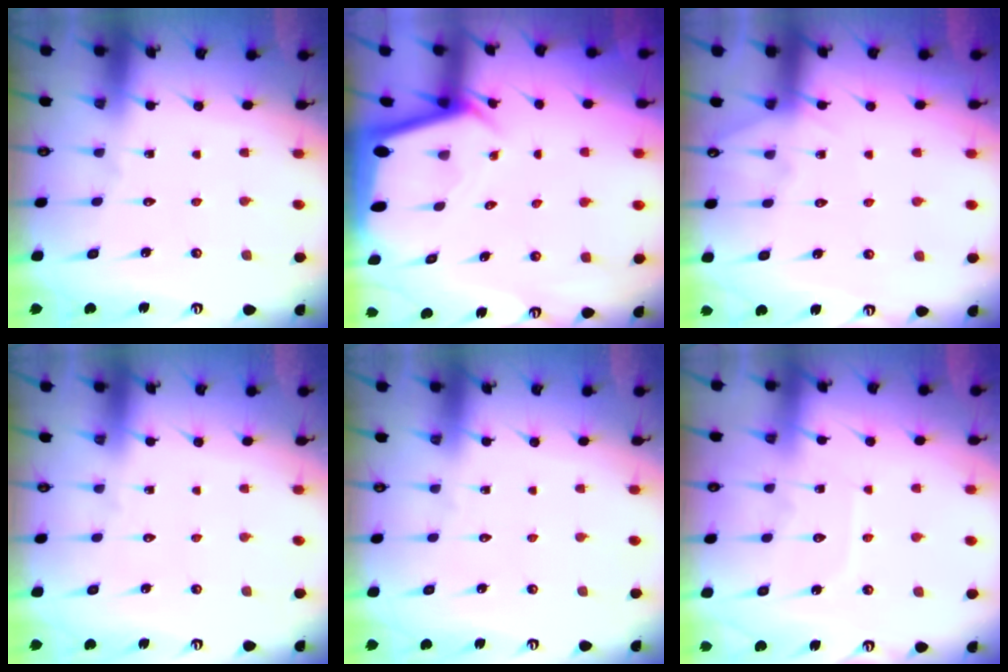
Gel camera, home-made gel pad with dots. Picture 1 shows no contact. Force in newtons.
{"total": 2.3, "press": 2.3, "slide": 0.2}
{"total": 5.0, "press": 5.0, "slide": 0.6}
{"total": 0.0}
{"total": 0.0}
{"total": 6.6, "press": 6.6, "slide": 0.6}